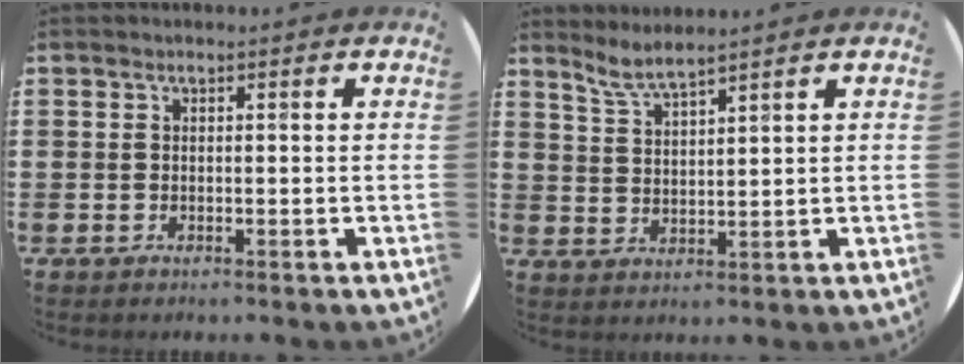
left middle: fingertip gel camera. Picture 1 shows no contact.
{"total": 3.8, "force": [3.7, -0.1, 1.2], "torque": [-0.033, -0.009, 0.066]}